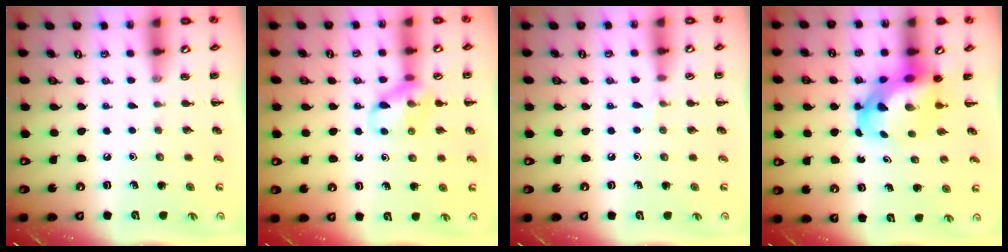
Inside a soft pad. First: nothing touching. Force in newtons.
{"total": 11.2, "press": 11.1, "slide": 1.0}
{"total": 3.6, "press": 3.3, "slide": 1.3}
{"total": 5.6, "press": 5.4, "slide": 1.3}